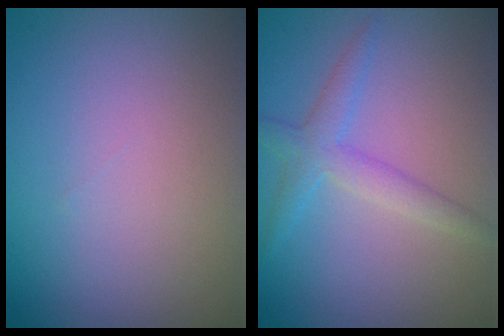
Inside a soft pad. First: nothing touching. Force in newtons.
{"total": 2.6, "press": 2.6, "slide": 0.1}